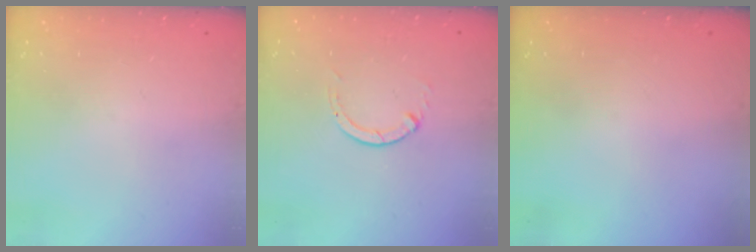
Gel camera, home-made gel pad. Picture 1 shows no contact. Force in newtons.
{"total": 0.0}
{"total": 0.0}